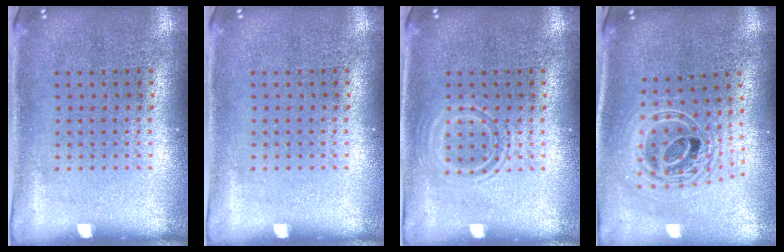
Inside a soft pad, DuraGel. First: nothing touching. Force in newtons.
{"total": 0.0}
{"total": 1.9, "press": 1.9, "slide": 0.3}
{"total": 2.4, "press": 1.8, "slide": 1.6}